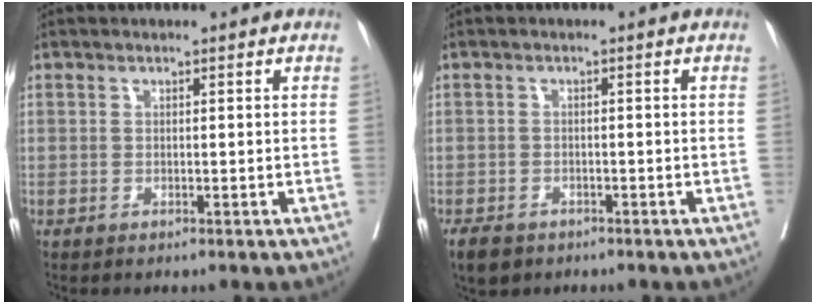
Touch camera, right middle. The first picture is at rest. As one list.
[{"total": 3.7, "force": [-2.8, 2.0, 1.4], "torque": [-0.026, -0.005, -0.043]}]